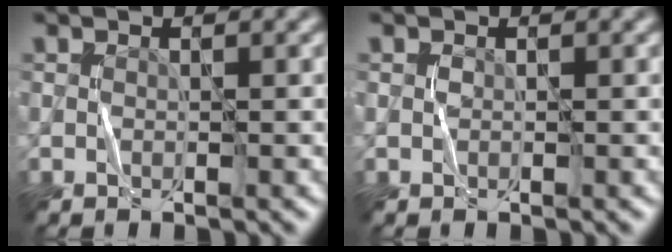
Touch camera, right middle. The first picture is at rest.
{"total": 0.0}